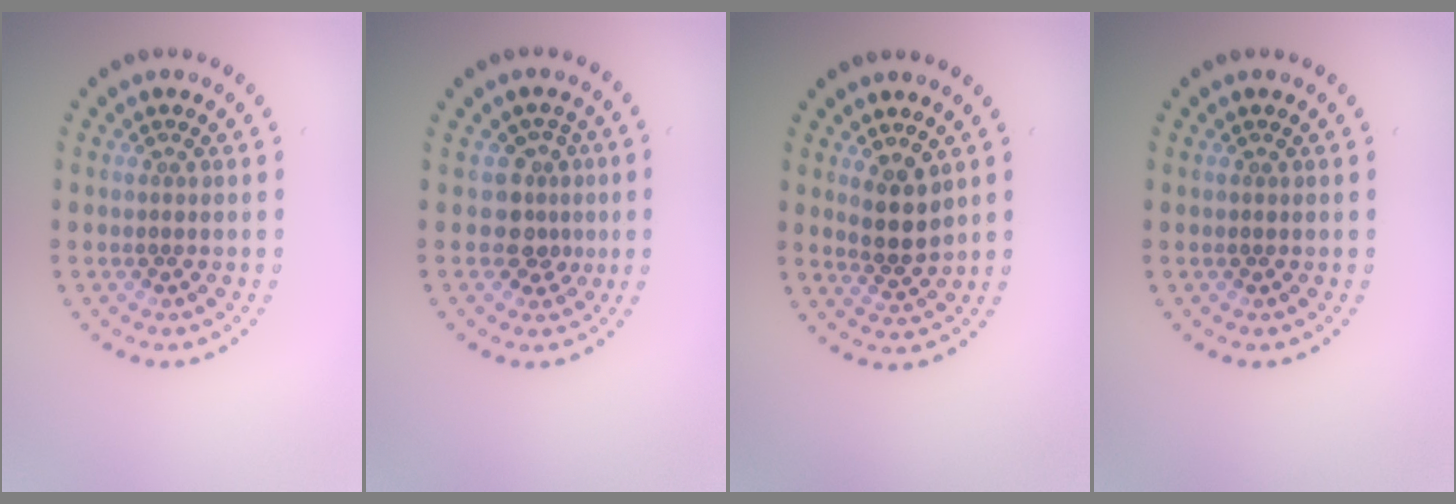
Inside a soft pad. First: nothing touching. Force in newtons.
{"total": 2.6, "press": 2.0, "slide": 1.7}
{"total": 2.7, "press": 2.3, "slide": 1.4}
{"total": 0.0}